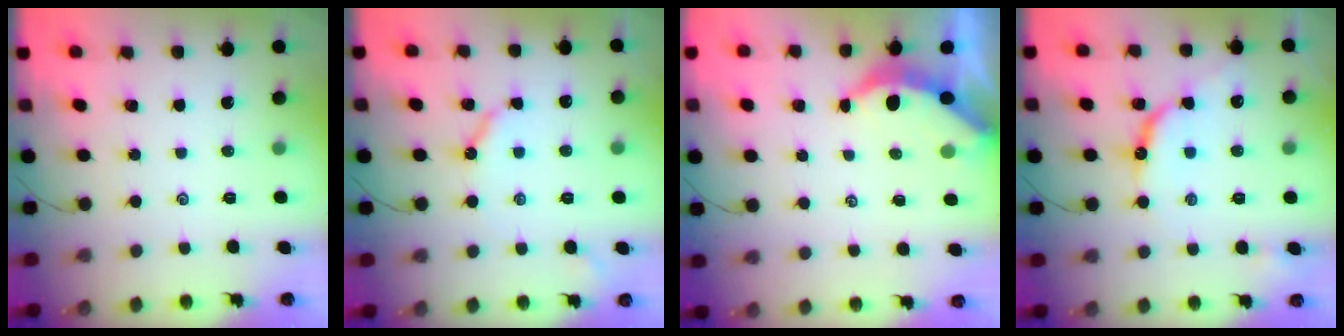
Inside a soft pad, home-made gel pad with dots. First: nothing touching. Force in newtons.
{"total": 5.3, "press": 5.2, "slide": 0.6}
{"total": 3.7, "press": 3.6, "slide": 0.5}
{"total": 10.3, "press": 10.2, "slide": 1.0}